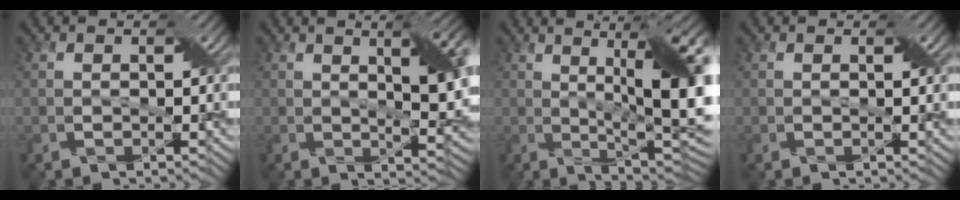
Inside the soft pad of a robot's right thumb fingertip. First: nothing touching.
{"total": 10.2, "force": [2.9, 3.3, 9.2], "torque": [-0.122, 0.012, 0.037]}
{"total": 15.7, "force": [2.4, 4.4, 14.9], "torque": [-0.197, 0.017, 0.039]}
{"total": 0.7, "force": [0.3, 0.0, 0.6], "torque": [-0.010, 0.000, 0.003]}